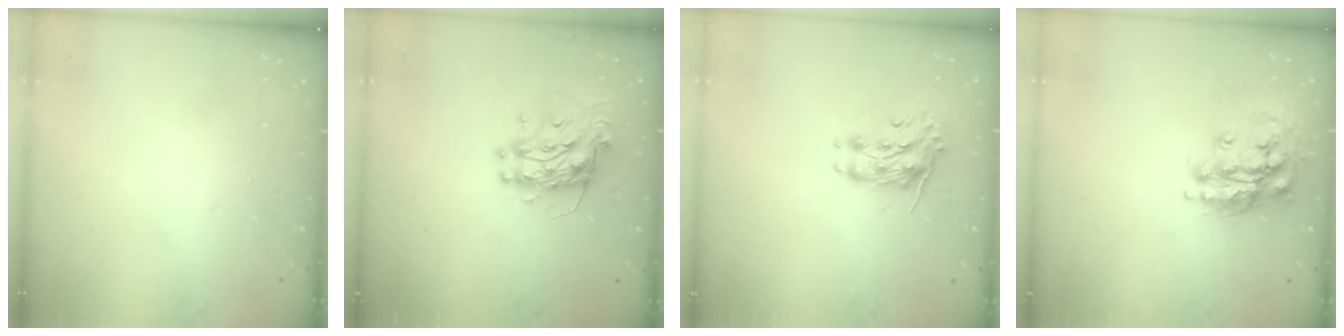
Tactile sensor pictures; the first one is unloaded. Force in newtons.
{"total": 12.9, "press": 12.9, "slide": 1.1}
{"total": 8.2, "press": 8.2, "slide": 0.3}
{"total": 16.3, "press": 16.2, "slide": 1.1}